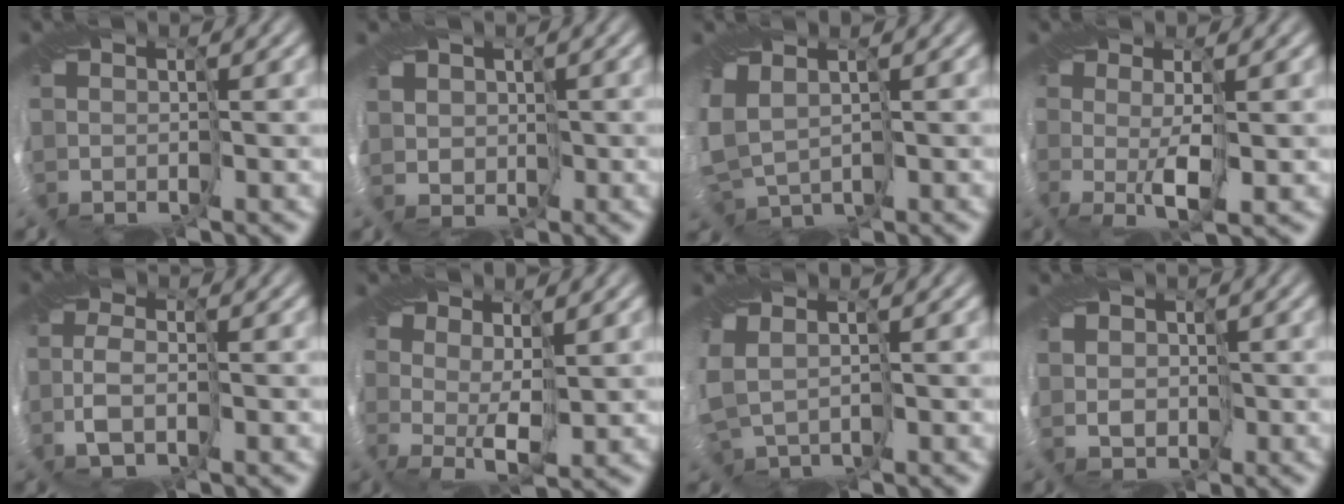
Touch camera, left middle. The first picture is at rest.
{"total": 1.4, "force": [-0.4, 1.3, 0.1], "torque": [0.016, 0.005, -0.005]}
{"total": 3.1, "force": [-1.4, 1.7, 2.2], "torque": [-0.048, -0.012, -0.032]}
{"total": 1.6, "force": [0.3, -1.4, 0.8], "torque": [-0.016, -0.005, 0.007]}
{"total": 1.5, "force": [-0.9, 0.2, 1.2], "torque": [-0.022, -0.002, -0.016]}
{"total": 1.7, "force": [1.3, -0.7, 0.7], "torque": [-0.015, -0.002, 0.027]}
{"total": 2.5, "force": [-1.2, 1.1, 1.9], "torque": [-0.037, -0.004, -0.028]}
{"total": 1.7, "force": [-0.5, 1.5, 0.7], "torque": [0.000, 0.002, -0.004]}